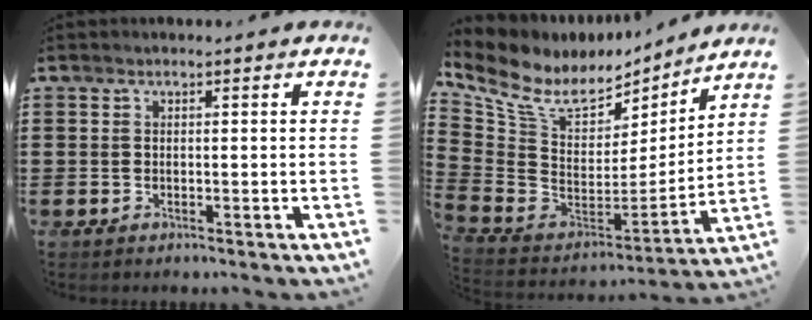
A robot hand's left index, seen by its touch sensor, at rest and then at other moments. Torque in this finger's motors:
{"motor_torque": [2.14, 0.00, 0.41, 0.02]}